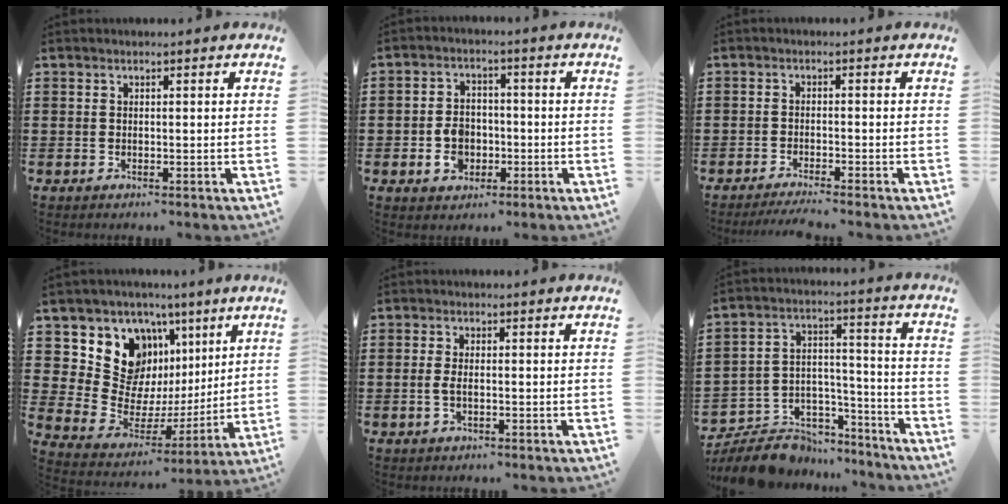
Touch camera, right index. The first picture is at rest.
{"total": 5.4, "force": [-1.5, 4.1, 3.2], "torque": [-0.078, 0.005, -0.032]}
{"total": 2.2, "force": [-2.1, -0.3, 0.5], "torque": [-0.009, -0.001, -0.042]}
{"total": 11.4, "force": [4.4, 9.9, 3.6], "torque": [-0.084, -0.037, 0.089]}
{"total": 2.0, "force": [-0.4, 0.8, 1.8], "torque": [-0.042, -0.003, -0.010]}
{"total": 8.7, "force": [-7.6, 3.9, 1.6], "torque": [-0.046, 0.018, -0.144]}